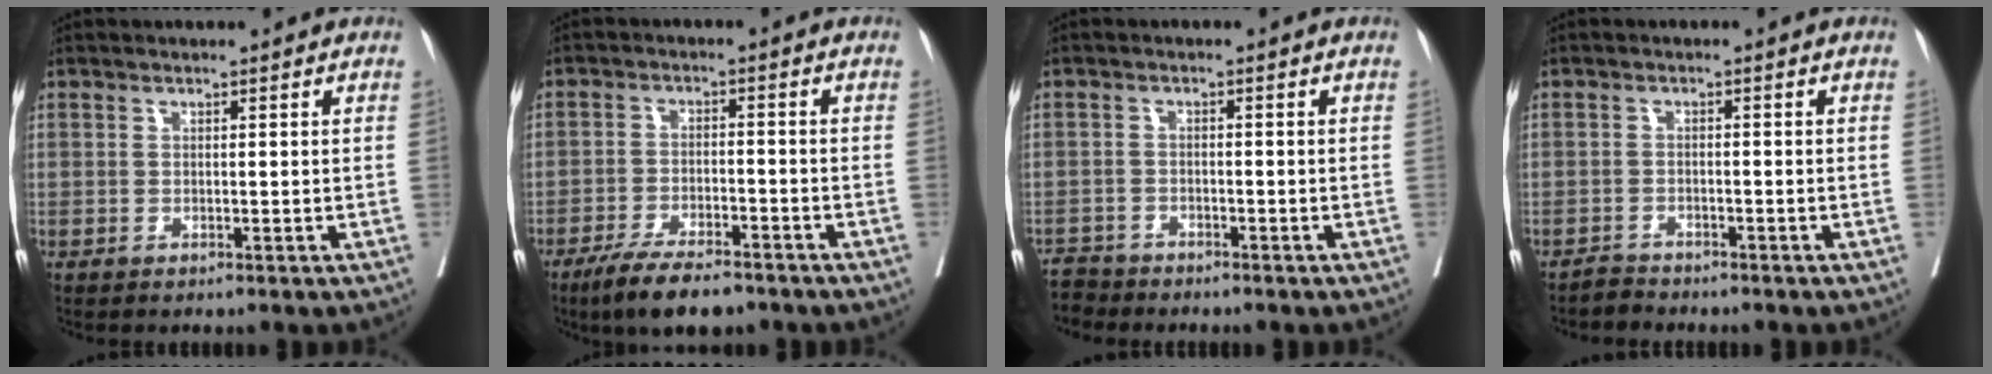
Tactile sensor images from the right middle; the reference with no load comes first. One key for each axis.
{"total": 8.4, "fx": -6.4, "fy": 2.3, "fz": 4.9, "tx": -0.082, "ty": -0.012, "tz": -0.110}
{"total": 4.5, "fx": -4.0, "fy": 2.1, "fz": -0.5, "tx": 0.009, "ty": -0.003, "tz": -0.074}
{"total": 1.6, "fx": -1.5, "fy": 0.3, "fz": -0.5, "tx": 0.007, "ty": -0.004, "tz": -0.029}